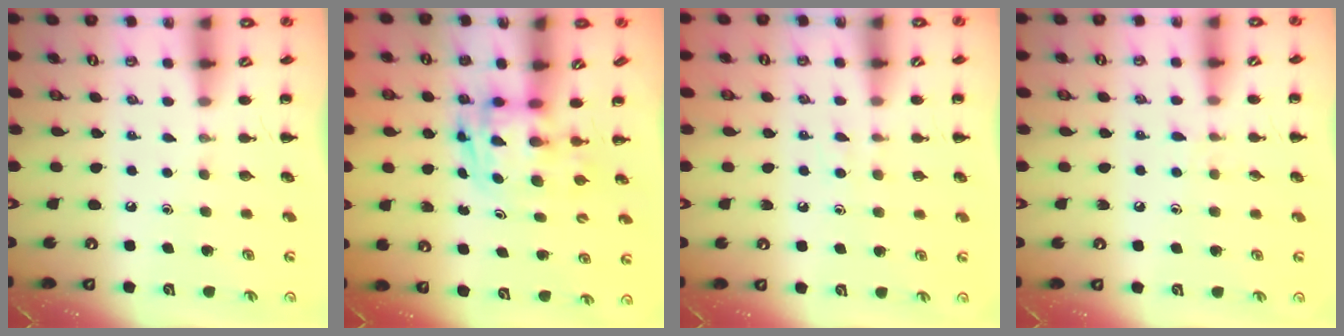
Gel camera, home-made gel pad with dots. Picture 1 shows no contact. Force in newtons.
{"total": 2.8, "press": 2.8, "slide": 0.5}
{"total": 2.9, "press": 2.5, "slide": 1.4}
{"total": 4.7, "press": 4.2, "slide": 1.9}